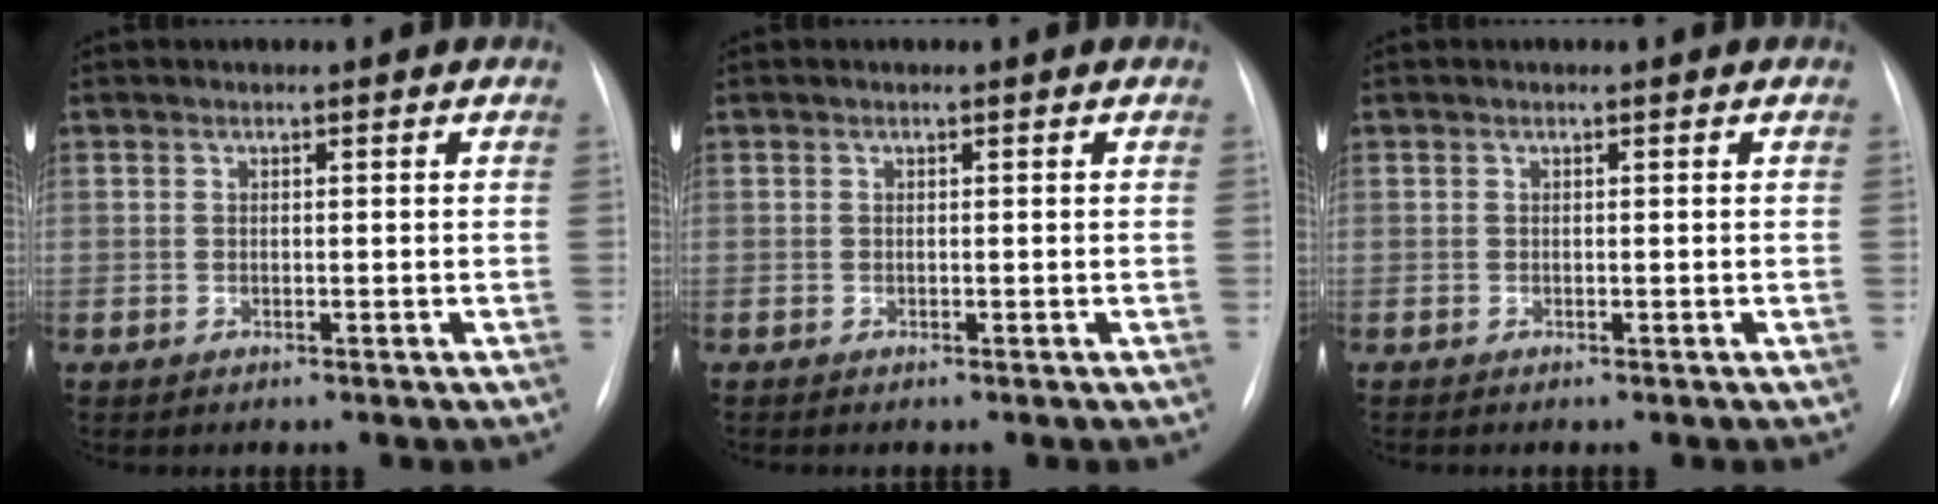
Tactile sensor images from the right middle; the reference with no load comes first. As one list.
[{"total": 0.0}, {"total": 0.0}]